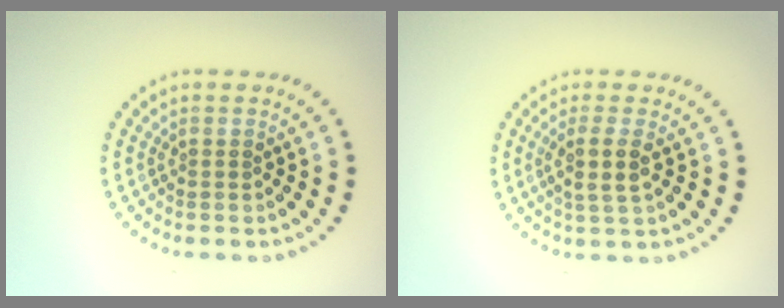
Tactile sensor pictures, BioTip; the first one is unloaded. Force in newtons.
{"total": 2.5, "press": 2.2, "slide": 1.2}